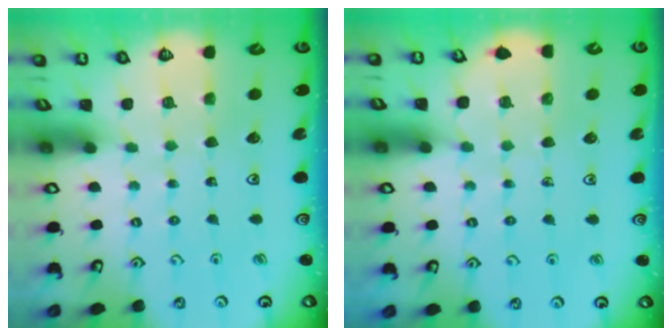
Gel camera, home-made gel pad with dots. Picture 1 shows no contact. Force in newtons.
{"total": 5.1, "press": 4.6, "slide": 2.2}